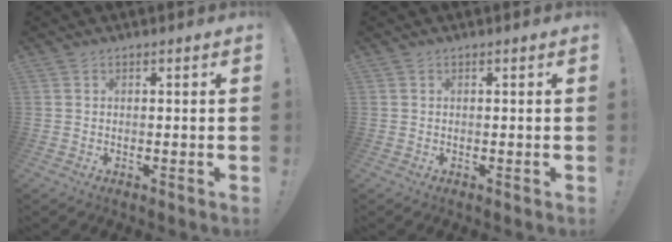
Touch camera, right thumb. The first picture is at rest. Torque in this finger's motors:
{"motor_torque": [-0.01, 0.01, -0.08, 0.09, 0.04]}